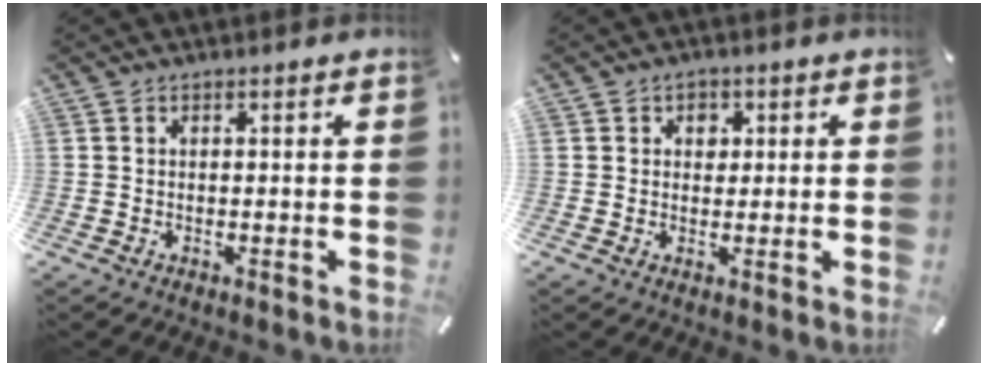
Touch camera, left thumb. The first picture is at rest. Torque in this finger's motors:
{"motor_torque": [0.20, 0.36, 0.16, -0.51, 0.03]}